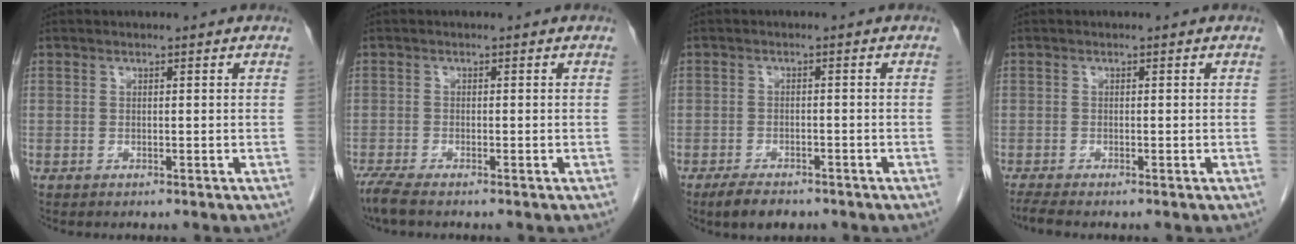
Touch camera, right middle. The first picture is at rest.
{"total": 2.9, "force": [-2.4, 0.2, 1.6], "torque": [-0.038, -0.009, -0.045]}
{"total": 4.5, "force": [-3.4, 1.8, 2.3], "torque": [-0.042, -0.004, -0.051]}
{"total": 1.7, "force": [-1.5, -0.2, 0.8], "torque": [-0.022, -0.006, -0.029]}